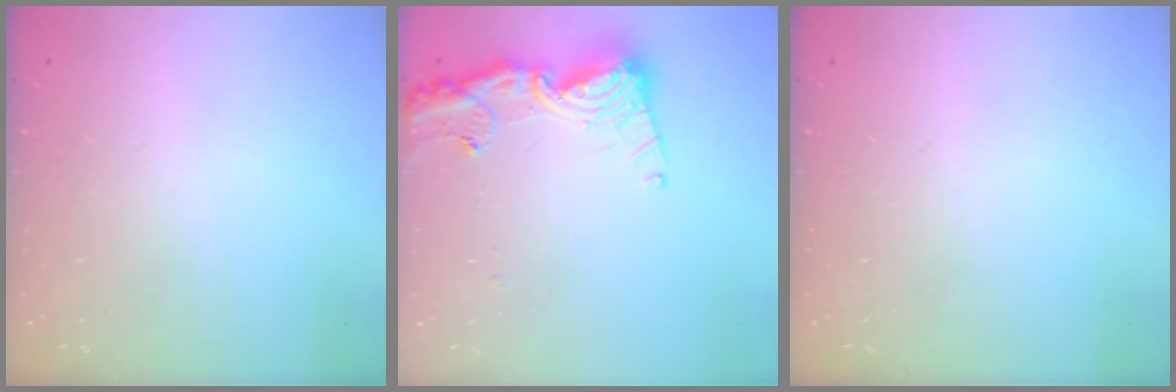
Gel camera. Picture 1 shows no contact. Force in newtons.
{"total": 14.4, "press": 14.3, "slide": 1.9}
{"total": 0.0}